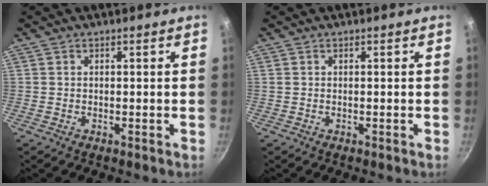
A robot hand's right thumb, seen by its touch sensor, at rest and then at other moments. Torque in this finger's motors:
{"motor_torque": [0.29, 0.03, -0.38, 0.35, 0.03]}